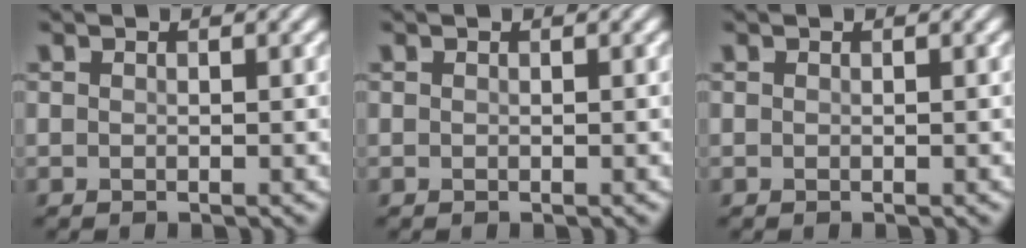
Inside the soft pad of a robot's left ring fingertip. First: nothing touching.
{"total": 0.0}
{"total": 0.0}